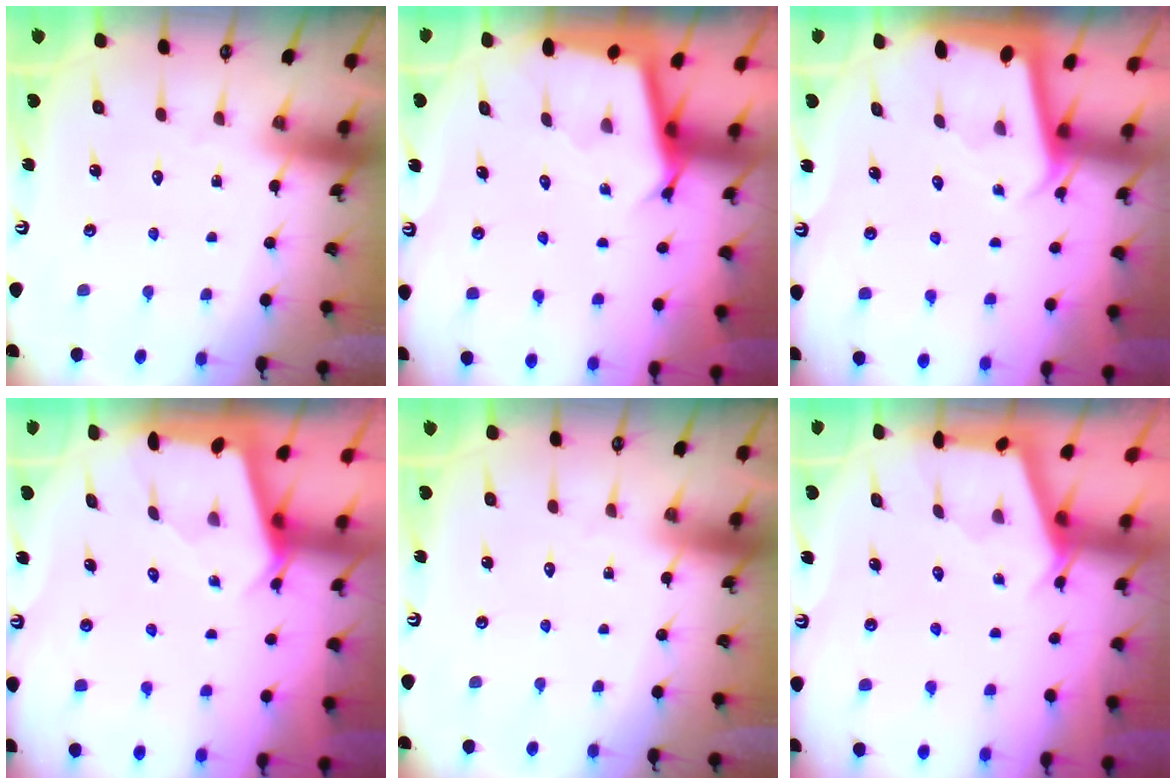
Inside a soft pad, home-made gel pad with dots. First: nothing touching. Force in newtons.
{"total": 2.7, "press": 2.7, "slide": 0.1}
{"total": 1.9, "press": 1.9, "slide": 0.0}
{"total": 2.6, "press": 2.6, "slide": 0.3}
{"total": 0.0}
{"total": 2.7, "press": 2.7, "slide": 0.3}